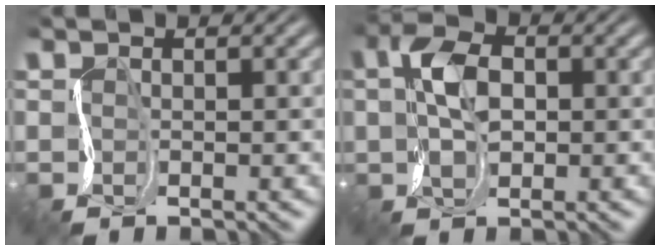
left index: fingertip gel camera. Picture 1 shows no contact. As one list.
[{"total": 4.1, "force": [0.6, 2.4, 3.3], "torque": [-0.067, 0.013, 0.002]}]